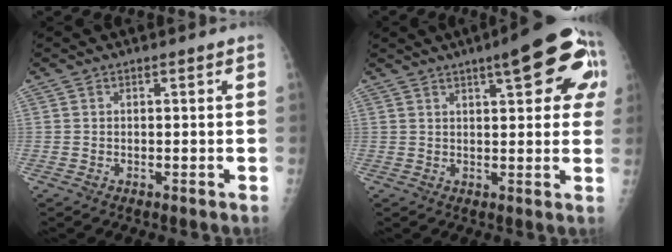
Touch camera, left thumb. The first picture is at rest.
{"total": 15.8, "force": [6.1, 4.9, 13.7], "torque": [-0.150, 0.009, 0.068]}